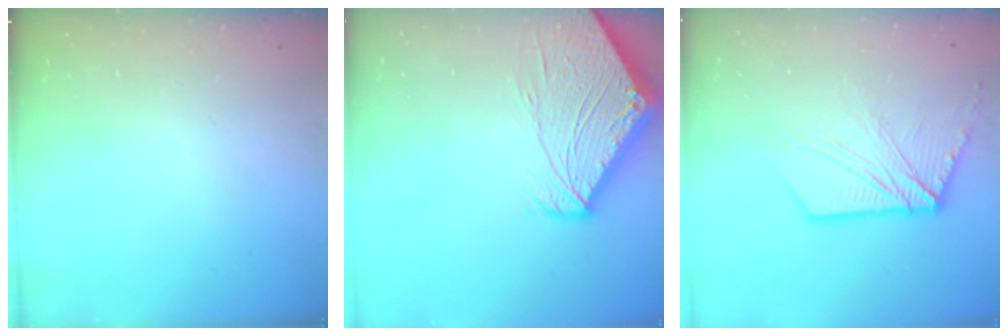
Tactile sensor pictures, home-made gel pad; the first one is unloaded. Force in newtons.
{"total": 10.9, "press": 10.8, "slide": 1.2}
{"total": 13.2, "press": 13.1, "slide": 1.4}